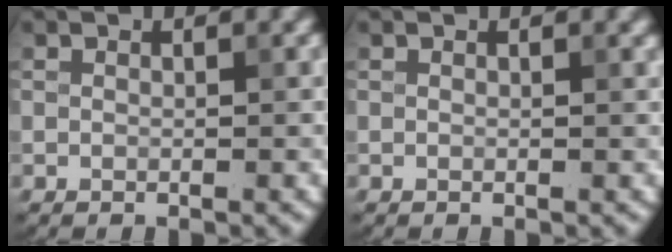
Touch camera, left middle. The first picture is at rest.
{"total": 0.7, "force": [0.4, 0.3, 0.4], "torque": [0.001, 0.004, 0.004]}